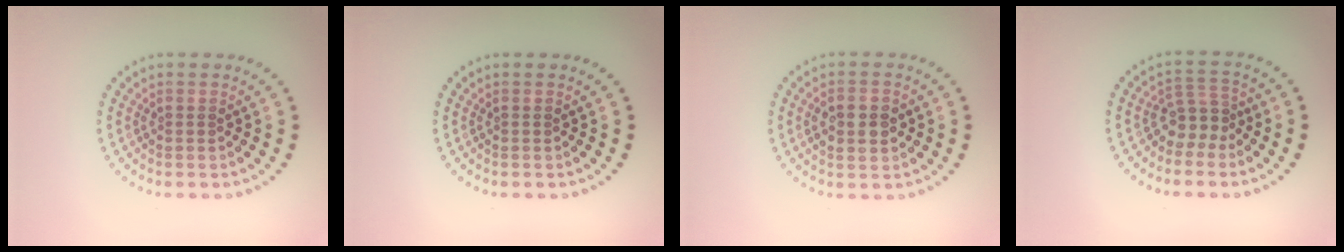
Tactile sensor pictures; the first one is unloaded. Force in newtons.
{"total": 0.0}
{"total": 3.5, "press": 3.5, "slide": 0.4}
{"total": 2.7, "press": 1.9, "slide": 1.9}